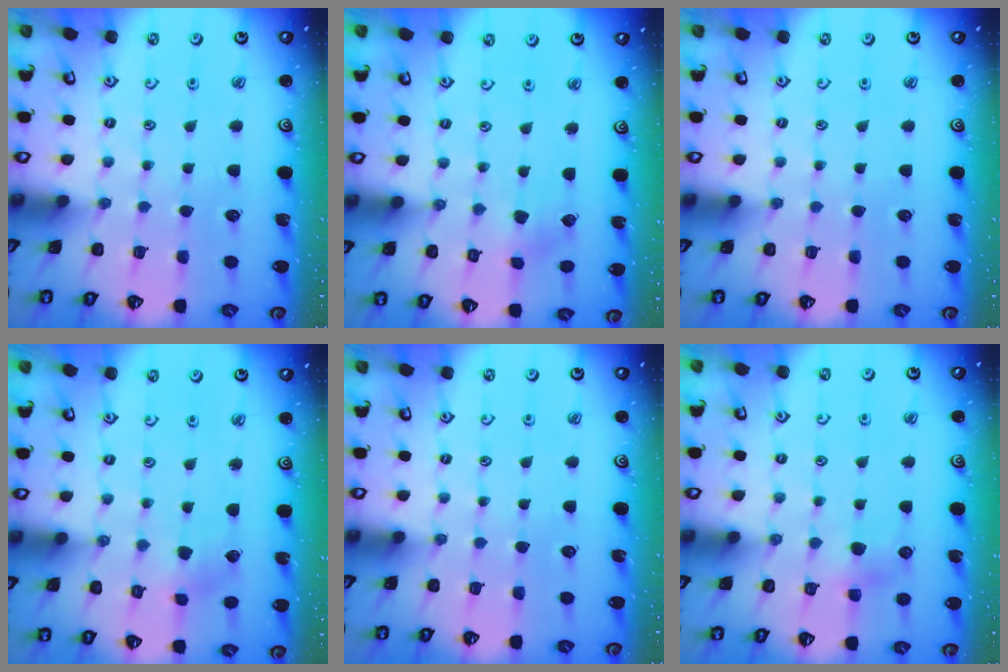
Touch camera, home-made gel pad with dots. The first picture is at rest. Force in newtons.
{"total": 2.7, "press": 2.7, "slide": 0.3}
{"total": 0.0}
{"total": 2.8, "press": 2.8, "slide": 0.5}
{"total": 0.0}
{"total": 4.8, "press": 4.8, "slide": 0.3}